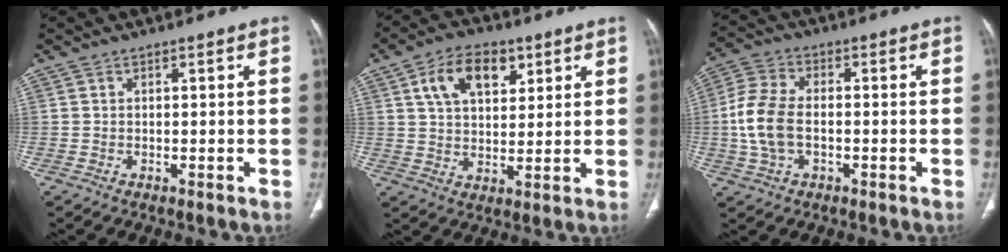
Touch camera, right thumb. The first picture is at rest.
{"total": 11.3, "force": [4.9, 6.8, 7.5], "torque": [-0.103, -0.009, 0.086]}
{"total": 10.2, "force": [-1.1, 6.4, 7.9], "torque": [-0.175, 0.018, -0.026]}